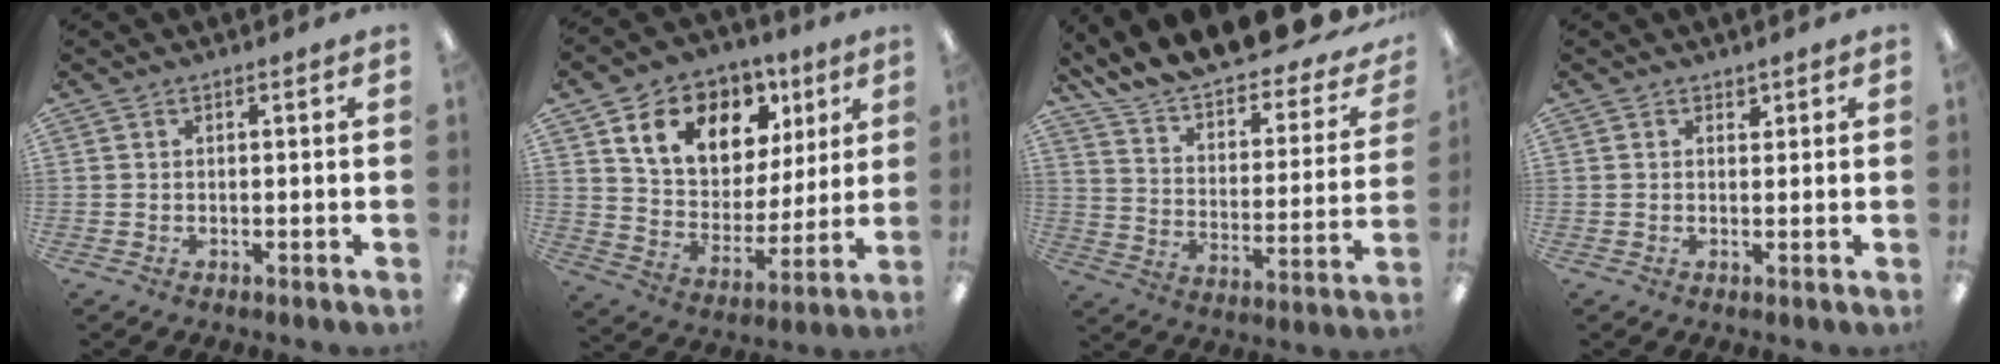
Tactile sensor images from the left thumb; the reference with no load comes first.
{"total": 15.5, "force": [8.5, 10.5, 7.4], "torque": [-0.142, -0.028, 0.160]}
{"total": 14.3, "force": [13.0, 3.2, 5.1], "torque": [-0.099, -0.111, 0.223]}
{"total": 1.1, "force": [0.7, 0.8, 0.3], "torque": [0.002, -0.001, 0.011]}